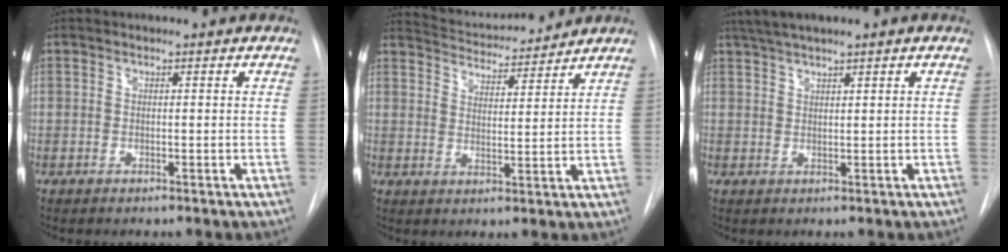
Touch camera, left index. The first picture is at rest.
{"total": 10.8, "force": [10.5, 1.2, 2.4], "torque": [-0.043, 0.013, 0.159]}
{"total": 4.4, "force": [3.3, 0.1, 2.9], "torque": [-0.059, 0.022, 0.064]}